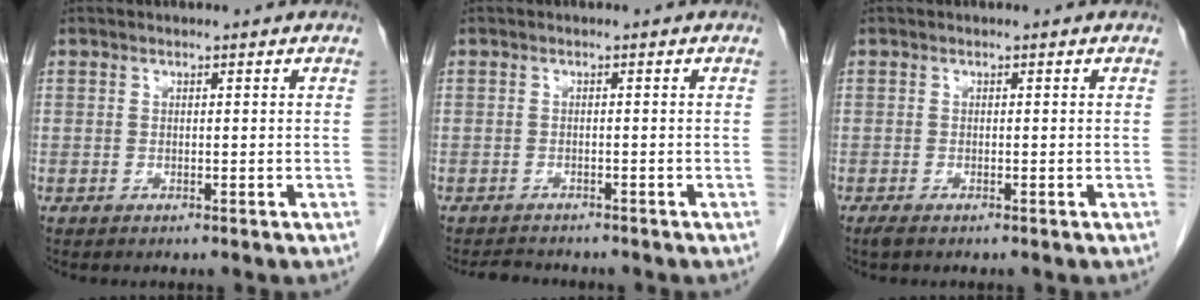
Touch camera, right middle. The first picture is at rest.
{"total": 2.5, "force": [-2.4, 0.6, 0.4], "torque": [-0.013, -0.011, -0.038]}
{"total": 1.1, "force": [-0.8, 0.2, 0.6], "torque": [-0.016, -0.004, -0.013]}